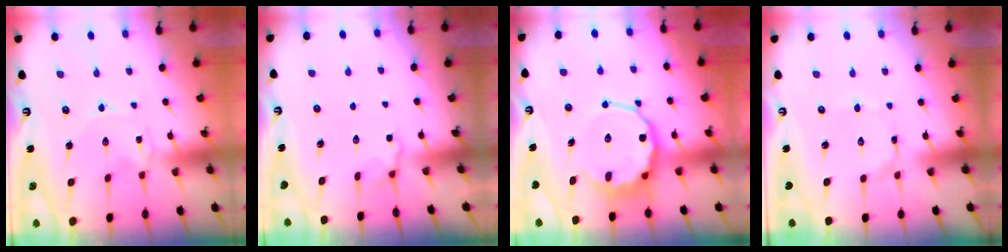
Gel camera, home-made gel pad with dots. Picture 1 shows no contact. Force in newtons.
{"total": 3.1, "press": 2.6, "slide": 1.6}
{"total": 10.1, "press": 9.5, "slide": 3.3}
{"total": 0.9, "press": 0.9, "slide": 0.1}